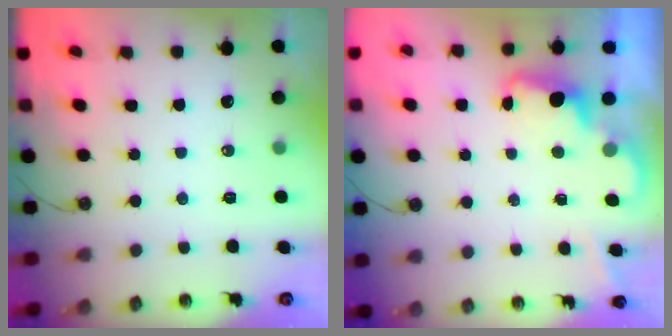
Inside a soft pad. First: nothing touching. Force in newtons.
{"total": 2.3, "press": 2.2, "slide": 0.5}